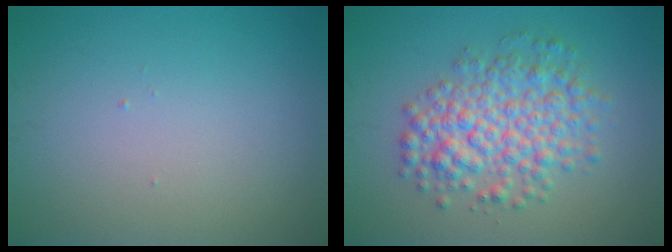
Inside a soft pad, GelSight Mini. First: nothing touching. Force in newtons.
{"total": 5.8, "press": 5.8, "slide": 0.1}